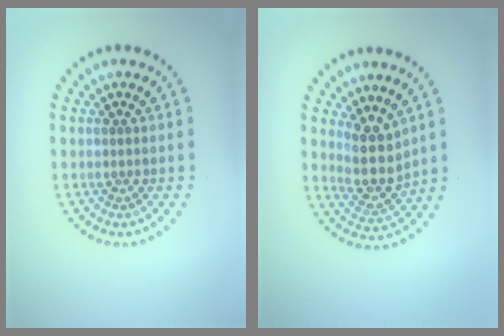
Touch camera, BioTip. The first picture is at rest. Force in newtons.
{"total": 3.9, "press": 3.2, "slide": 2.1}